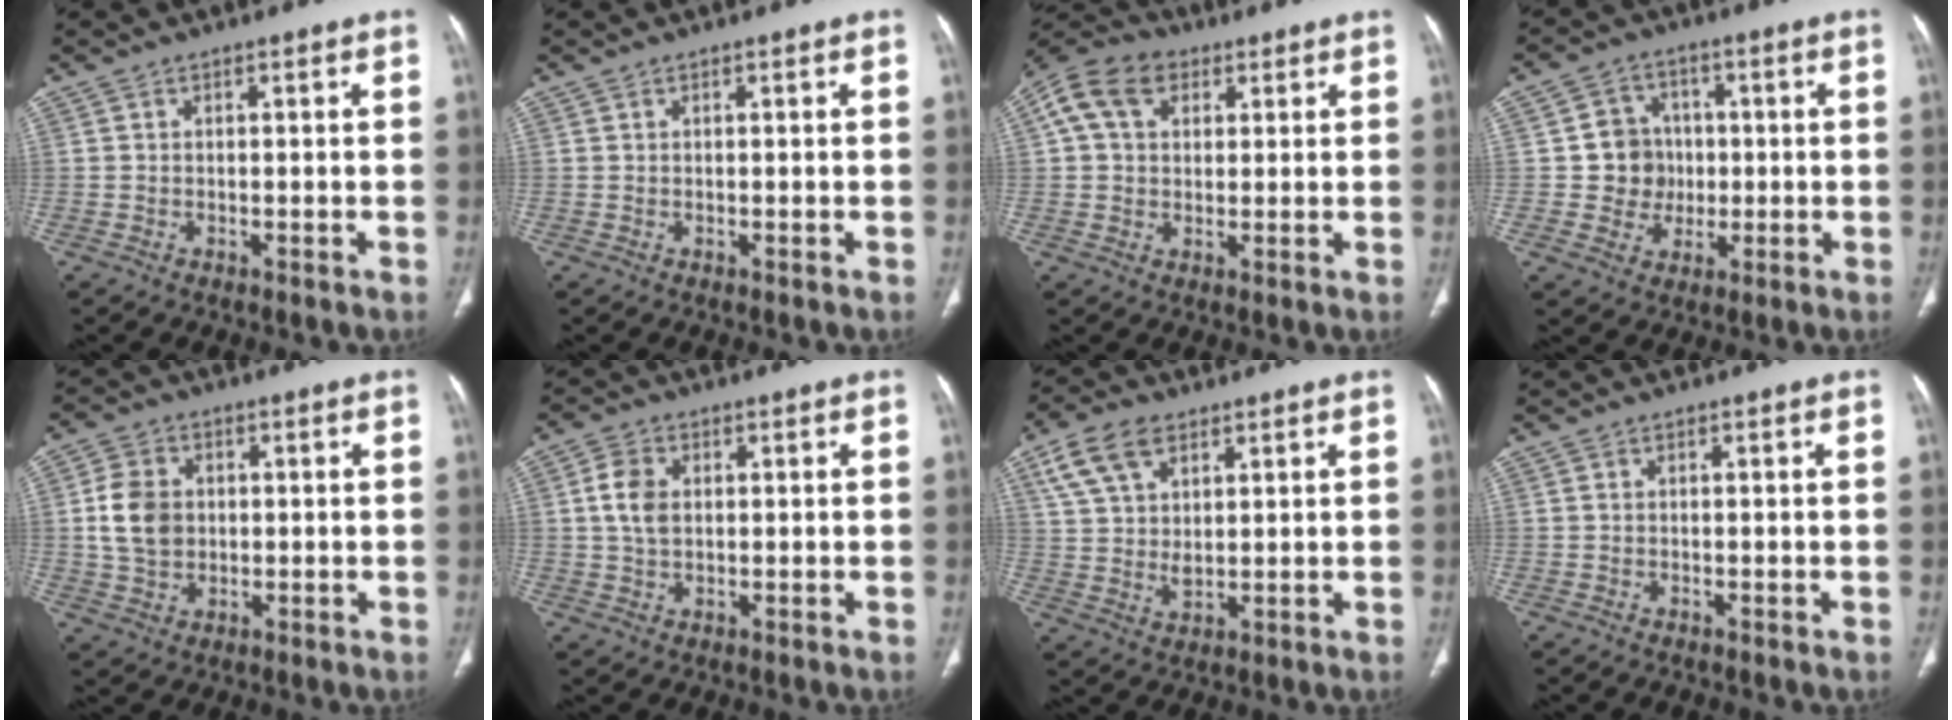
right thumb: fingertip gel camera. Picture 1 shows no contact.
{"total": 0.0}
{"total": 10.8, "force": [3.7, 7.8, 6.5], "torque": [-0.114, 0.020, 0.059]}
{"total": 7.8, "force": [-0.1, 7.4, 2.2], "torque": [0.004, 0.014, -0.001]}
{"total": 8.0, "force": [0.7, 6.3, 4.9], "torque": [-0.080, 0.002, 0.014]}
{"total": 5.2, "force": [0.7, 3.6, 3.7], "torque": [-0.073, 0.004, 0.012]}
{"total": 10.2, "force": [5.1, 5.9, 6.6], "torque": [-0.123, -0.009, 0.101]}
{"total": 0.0}